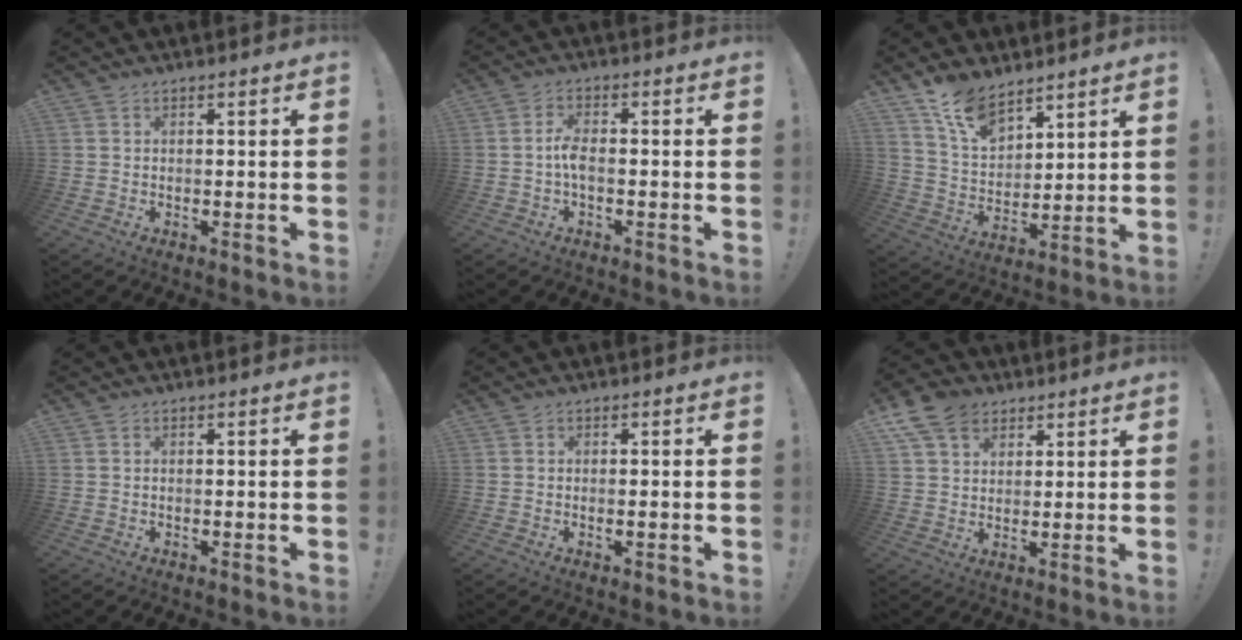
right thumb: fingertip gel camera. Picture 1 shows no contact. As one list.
[{"total": 4.6, "force": [-1.0, 1.9, 4.1], "torque": [-0.088, 0.003, -0.019]}, {"total": 11.2, "force": [9.2, 4.9, 4.2], "torque": [-0.089, -0.061, 0.176]}, {"total": 0.0}, {"total": 1.1, "force": [-0.2, -0.1, 1.0], "torque": [-0.015, -0.003, -0.004]}, {"total": 10.8, "force": [6.0, 7.6, 4.7], "torque": [-0.080, -0.023, 0.120]}]